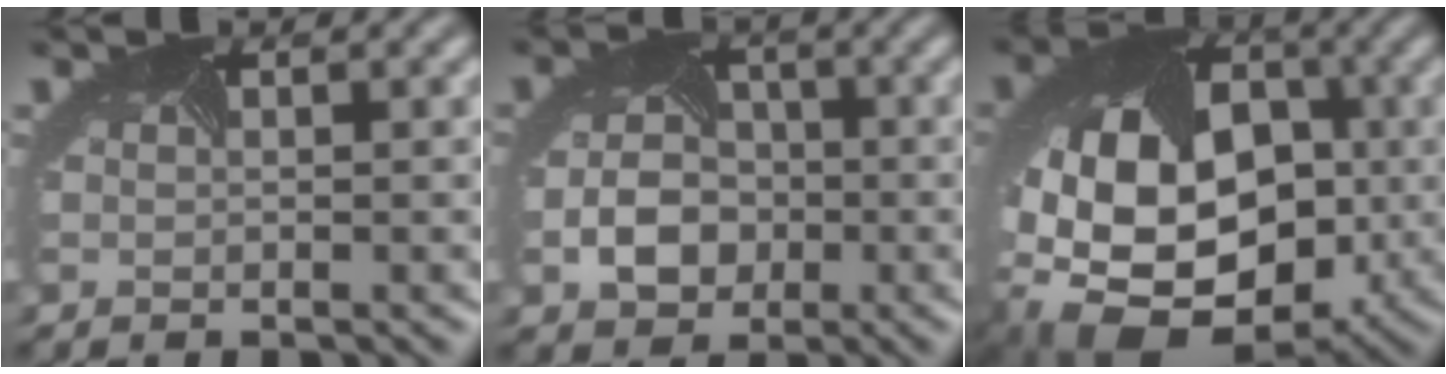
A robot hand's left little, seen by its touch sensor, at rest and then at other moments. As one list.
[{"total": 3.8, "force": [-1.2, 3.1, 1.7], "torque": [-0.039, -0.004, -0.018]}, {"total": 17.1, "force": [-2.2, 13.3, 10.5], "torque": [-0.216, -0.037, -0.032]}]